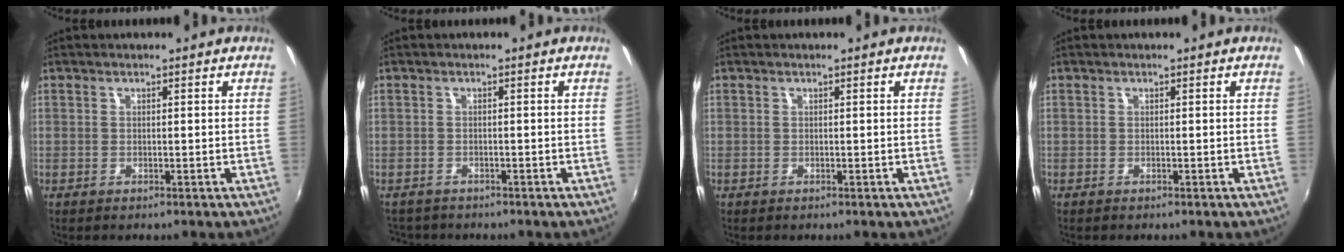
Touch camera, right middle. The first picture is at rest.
{"total": 4.1, "force": [-3.6, 1.7, 0.8], "torque": [-0.028, -0.011, -0.060]}
{"total": 0.0}
{"total": 0.0}